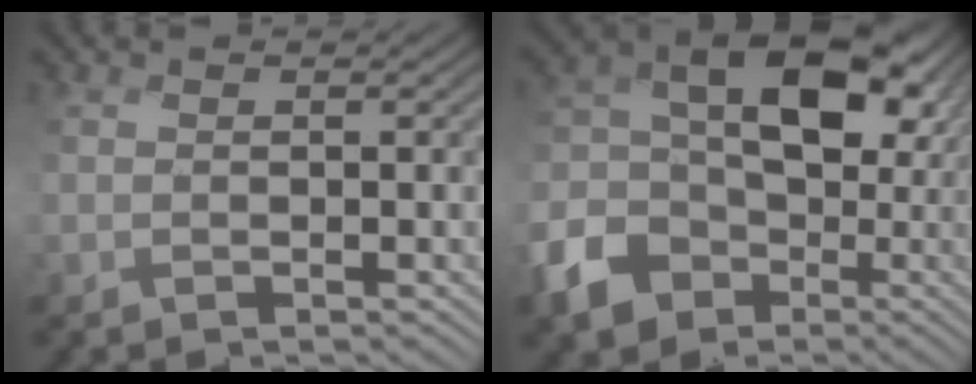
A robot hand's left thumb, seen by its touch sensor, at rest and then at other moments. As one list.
[{"total": 14.8, "force": [-3.6, 11.0, 9.3], "torque": [-0.196, -0.015, -0.070]}]